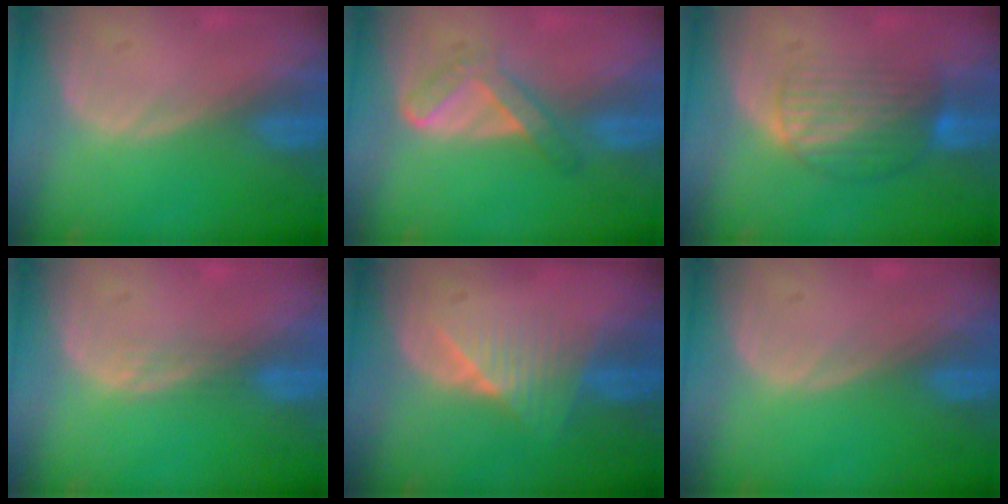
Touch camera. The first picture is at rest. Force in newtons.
{"total": 4.4, "press": 4.3, "slide": 1.1}
{"total": 7.0, "press": 6.5, "slide": 2.5}
{"total": 1.1, "press": 1.1, "slide": 0.1}
{"total": 6.2, "press": 5.4, "slide": 3.0}
{"total": 0.0}